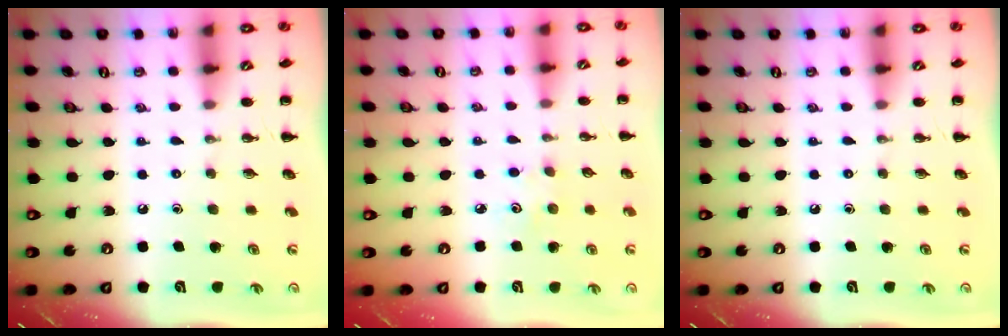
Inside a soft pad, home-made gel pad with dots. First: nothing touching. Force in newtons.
{"total": 2.9, "press": 2.8, "slide": 0.8}
{"total": 0.0}